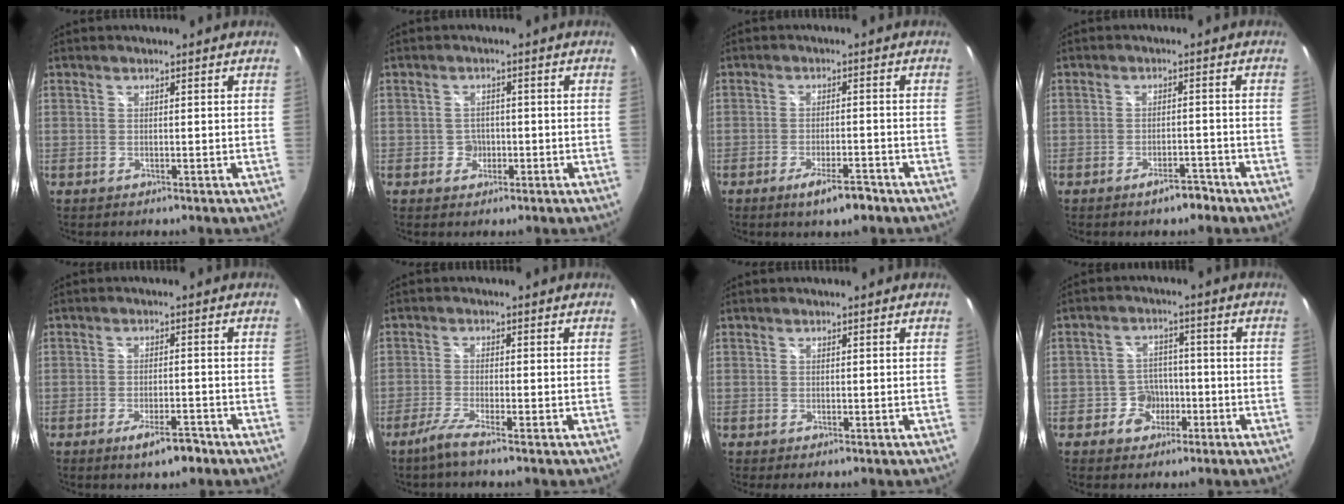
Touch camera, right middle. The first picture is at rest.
{"total": 2.6, "force": [-0.8, 2.5, 0.3], "torque": [-0.005, 0.003, -0.012]}
{"total": 5.2, "force": [-3.5, 1.2, 3.7], "torque": [-0.075, -0.008, -0.056]}
{"total": 3.5, "force": [-2.7, 1.3, 1.8], "torque": [-0.035, 0.004, -0.035]}
{"total": 5.2, "force": [-3.4, 1.4, 3.6], "torque": [-0.071, -0.007, -0.052]}
{"total": 3.9, "force": [-2.8, -0.4, 2.6], "torque": [-0.071, -0.008, -0.059]}
{"total": 0.0}
{"total": 5.3, "force": [-2.5, 4.6, 0.9], "torque": [-0.020, 0.015, -0.033]}